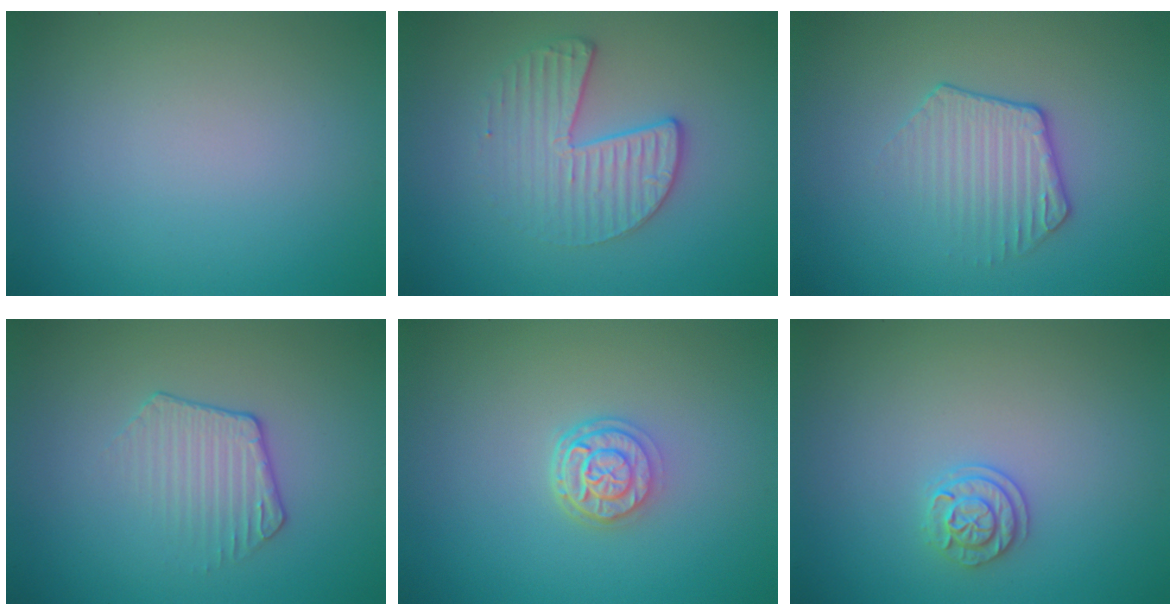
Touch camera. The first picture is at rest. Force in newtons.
{"total": 3.3, "press": 2.9, "slide": 1.6}
{"total": 2.3, "press": 1.8, "slide": 1.4}
{"total": 2.1, "press": 1.5, "slide": 1.4}
{"total": 3.1, "press": 2.4, "slide": 2.0}
{"total": 1.9, "press": 1.7, "slide": 0.8}